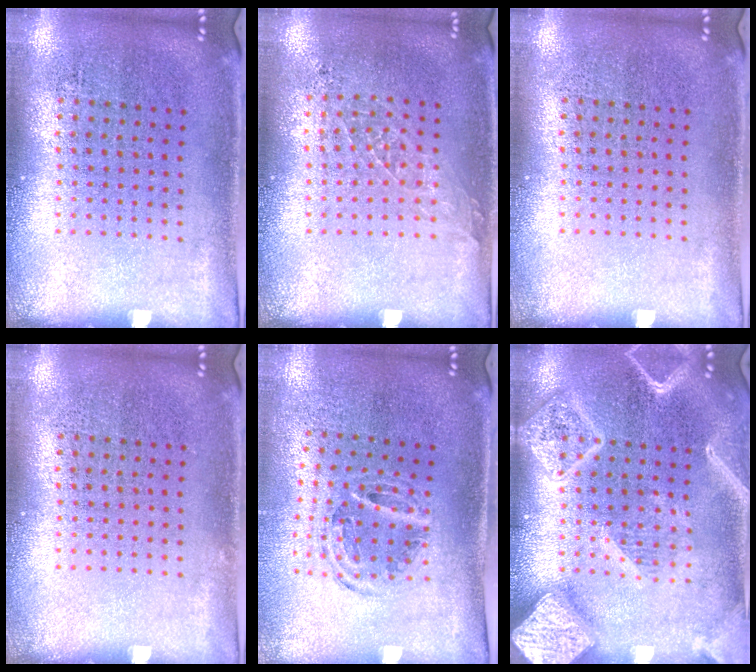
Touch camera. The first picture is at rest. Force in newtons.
{"total": 0.9, "press": 0.8, "slide": 0.2}
{"total": 0.0}
{"total": 0.0}
{"total": 0.9, "press": 0.9, "slide": 0.1}
{"total": 4.0, "press": 4.0, "slide": 0.5}